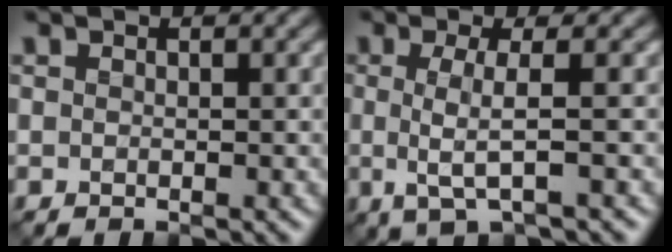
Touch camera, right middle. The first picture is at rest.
{"total": 3.3, "force": [-0.2, 0.7, 3.2], "torque": [-0.063, -0.005, -0.006]}